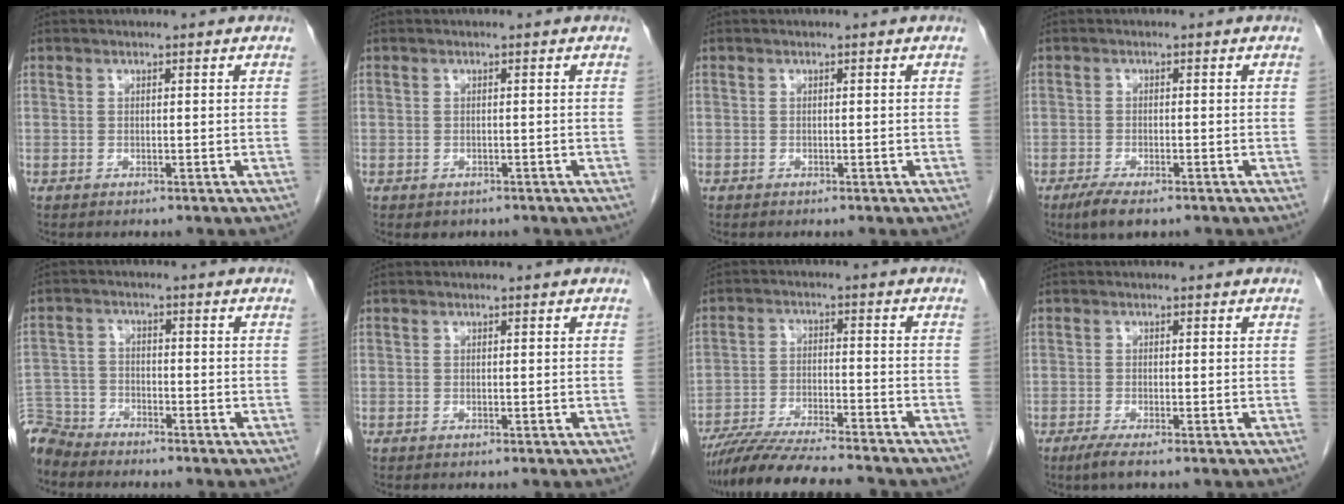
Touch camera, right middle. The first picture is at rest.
{"total": 1.4, "force": [-0.9, 1.0, 0.4], "torque": [-0.009, 0.000, -0.006]}
{"total": 0.0}
{"total": 4.3, "force": [-3.0, 1.2, 2.9], "torque": [-0.056, -0.008, -0.047]}
{"total": 5.9, "force": [-5.8, 1.3, -0.1], "torque": [0.004, -0.006, -0.115]}
{"total": 0.0}
{"total": 14.9, "force": [-13.2, 1.0, 6.9], "torque": [-0.111, -0.019, -0.208]}
{"total": 2.1, "force": [-1.4, 0.0, 1.6], "torque": [-0.038, -0.008, -0.030]}